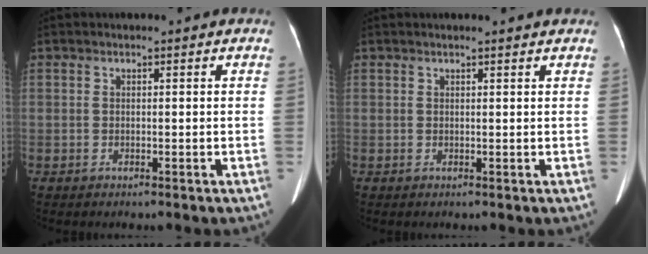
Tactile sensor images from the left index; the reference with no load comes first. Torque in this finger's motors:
{"motor_torque": [-0.17, -0.03, -0.04, -0.02]}